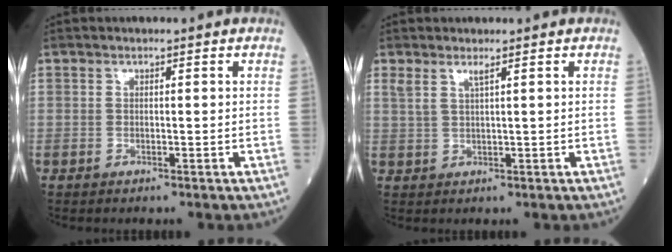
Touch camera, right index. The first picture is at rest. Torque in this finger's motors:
{"motor_torque": [-0.10, -0.05, 0.13, 0.04]}